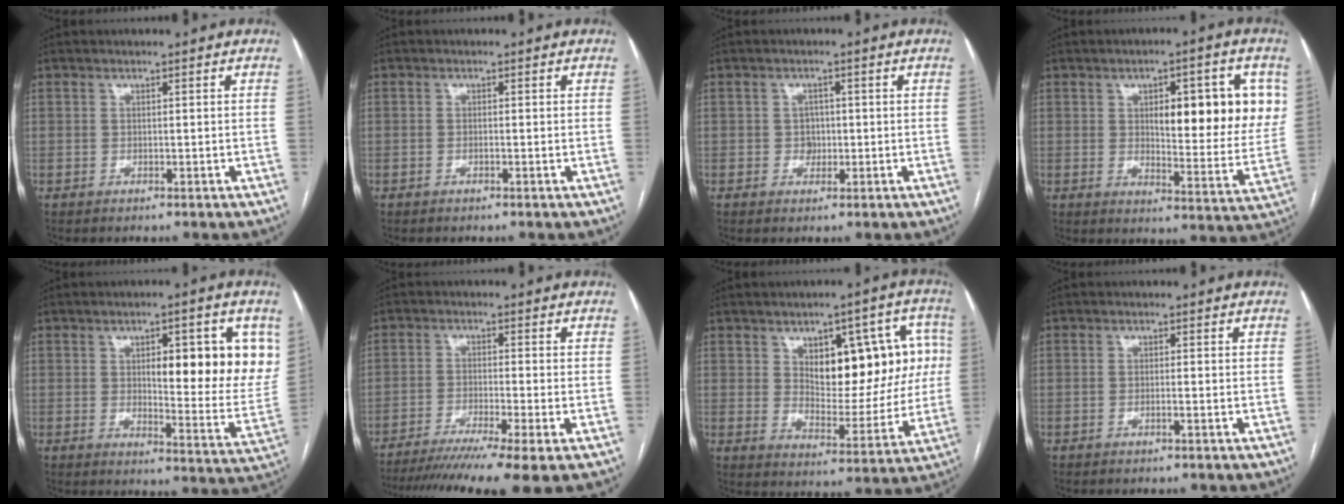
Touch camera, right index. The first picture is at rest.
{"total": 0.6, "force": [-0.2, 0.0, 0.5], "torque": [-0.010, -0.001, -0.002]}
{"total": 2.1, "force": [-0.2, 1.9, 0.9], "torque": [-0.008, 0.004, -0.001]}
{"total": 15.2, "force": [4.1, 4.6, 13.9], "torque": [-0.175, 0.009, 0.059]}
{"total": 15.4, "force": [4.5, 3.9, 14.2], "torque": [-0.178, -0.003, 0.060]}
{"total": 13.5, "force": [-10.3, -0.9, 8.7], "torque": [-0.128, -0.032, -0.163]}
{"total": 15.4, "force": [3.9, 7.3, 13.0], "torque": [-0.164, 0.029, 0.066]}
{"total": 0.7, "force": [-0.3, -0.1, 0.7], "torque": [-0.013, 0.000, -0.005]}